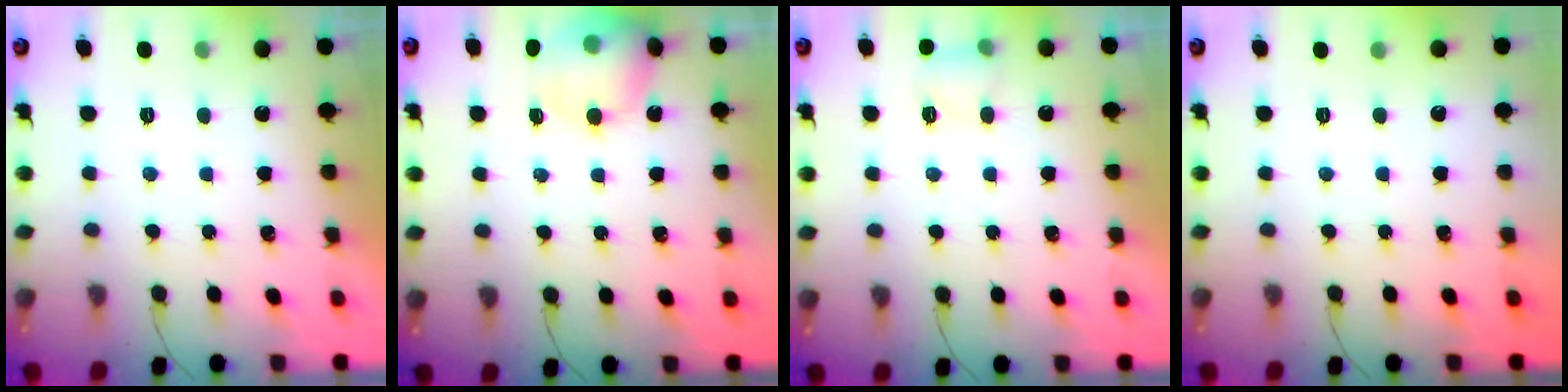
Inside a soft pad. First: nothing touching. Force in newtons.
{"total": 14.8, "press": 14.6, "slide": 2.4}
{"total": 4.5, "press": 4.4, "slide": 1.2}
{"total": 0.0}